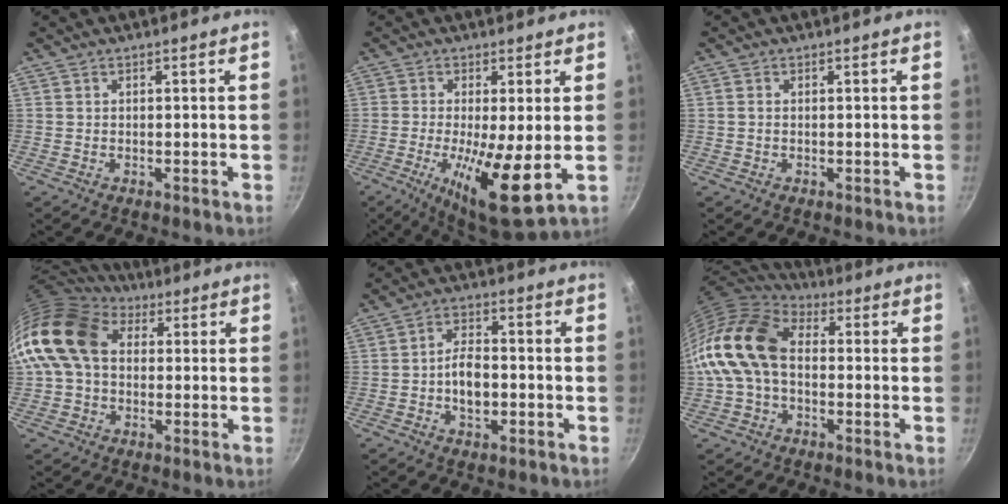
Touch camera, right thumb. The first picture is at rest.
{"total": 12.8, "force": [-1.9, 3.0, 12.3], "torque": [-0.213, -0.018, -0.029]}
{"total": 0.9, "force": [0.0, 0.5, 0.7], "torque": [-0.016, 0.002, -0.002]}
{"total": 15.3, "force": [2.4, 11.4, 10.0], "torque": [-0.172, 0.025, 0.028]}
{"total": 6.5, "force": [-1.5, 3.7, 5.2], "torque": [-0.078, 0.021, -0.029]}
{"total": 16.1, "force": [-0.5, 11.1, 11.7], "torque": [-0.212, 0.039, -0.025]}